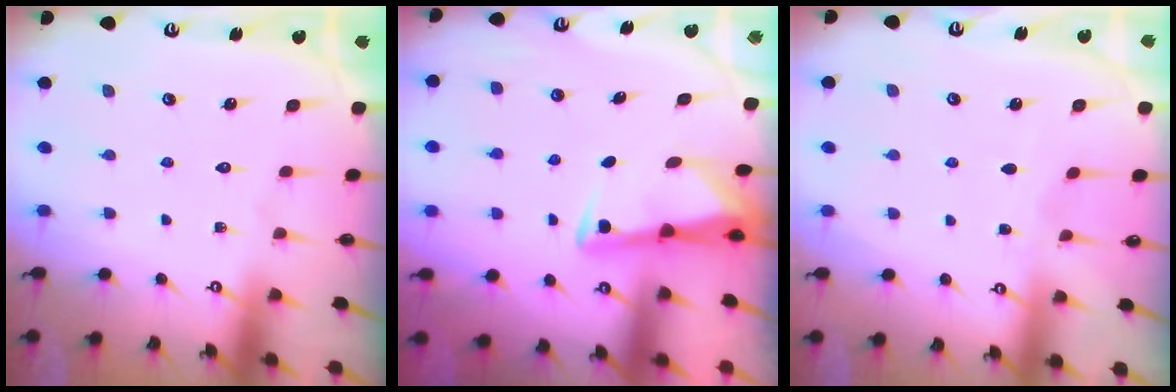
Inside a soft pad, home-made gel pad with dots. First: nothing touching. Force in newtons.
{"total": 3.0, "press": 2.9, "slide": 0.4}
{"total": 2.4, "press": 2.4, "slide": 0.3}